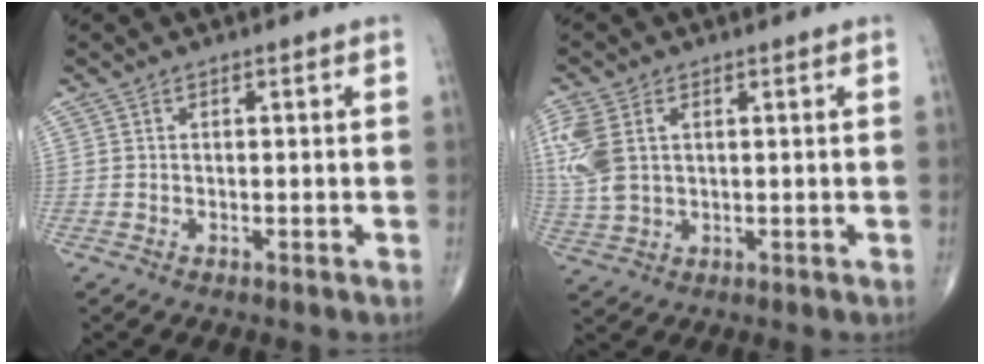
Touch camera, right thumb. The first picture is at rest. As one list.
[{"total": 9.3, "force": [2.3, 5.9, 6.8], "torque": [-0.180, 0.007, 0.053]}]